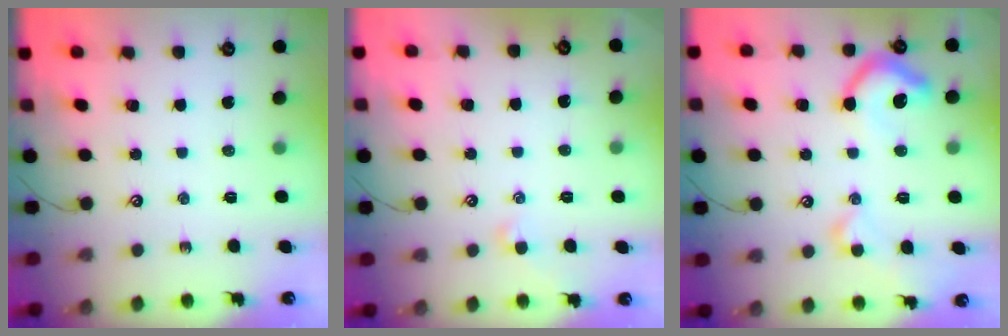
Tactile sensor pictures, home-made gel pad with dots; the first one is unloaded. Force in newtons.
{"total": 0.5, "press": 0.0, "slide": 0.5}
{"total": 9.3, "press": 9.2, "slide": 1.3}